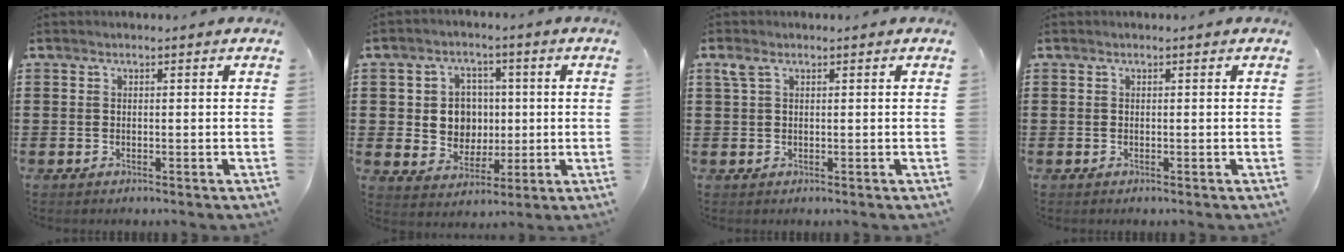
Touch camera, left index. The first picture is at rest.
{"total": 6.5, "force": [0.7, 6.1, 2.3], "torque": [-0.056, 0.013, 0.010]}
{"total": 2.3, "force": [0.9, 1.1, 1.8], "torque": [-0.040, 0.008, 0.016]}
{"total": 0.0}